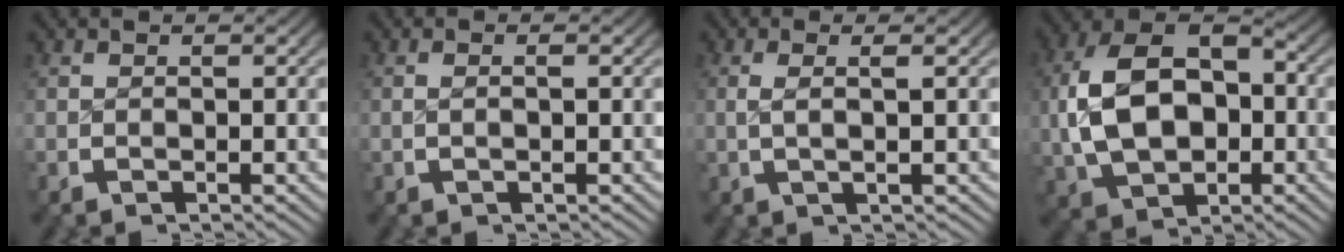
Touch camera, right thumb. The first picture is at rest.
{"total": 0.8, "force": [-0.1, 0.0, 0.8], "torque": [-0.017, 0.001, 0.000]}
{"total": 2.1, "force": [0.5, 0.4, 2.0], "torque": [-0.045, -0.001, 0.014]}
{"total": 13.2, "force": [0.1, 9.2, 9.4], "torque": [-0.201, -0.036, 0.024]}